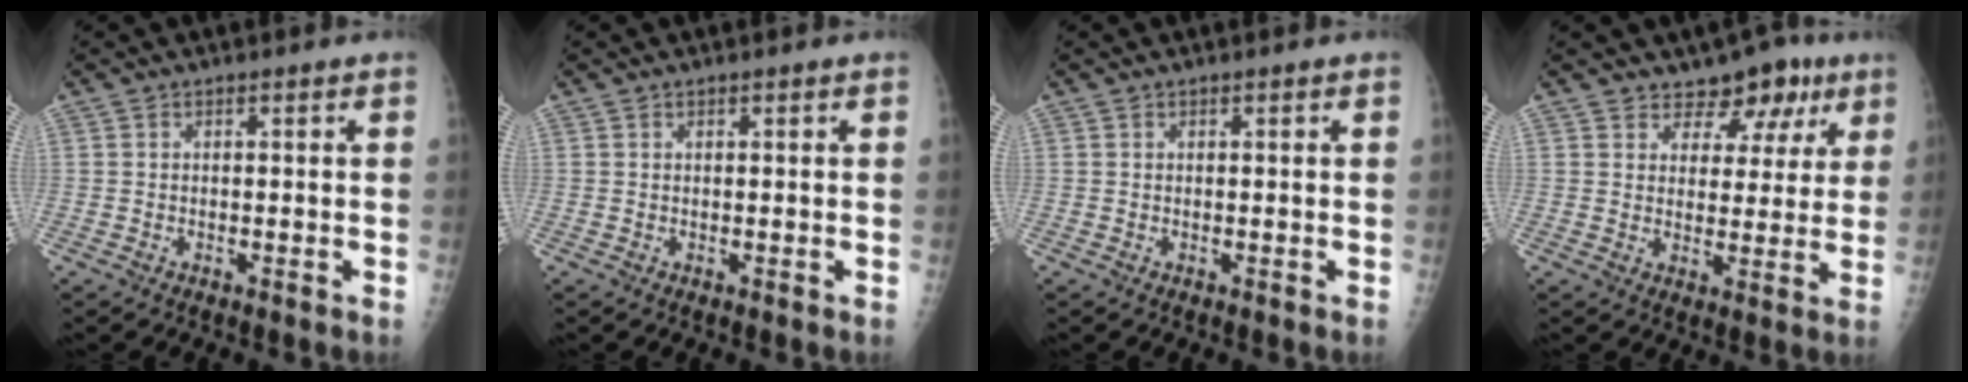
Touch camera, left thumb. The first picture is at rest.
{"total": 0.0}
{"total": 0.0}
{"total": 7.7, "force": [5.3, 5.0, 2.6], "torque": [0.006, -0.023, 0.070]}